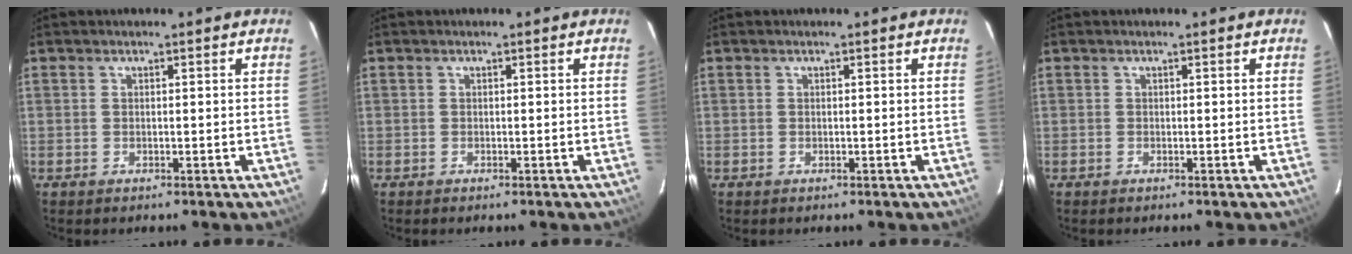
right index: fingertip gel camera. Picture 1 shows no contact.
{"total": 0.0}
{"total": 0.0}
{"total": 0.0}